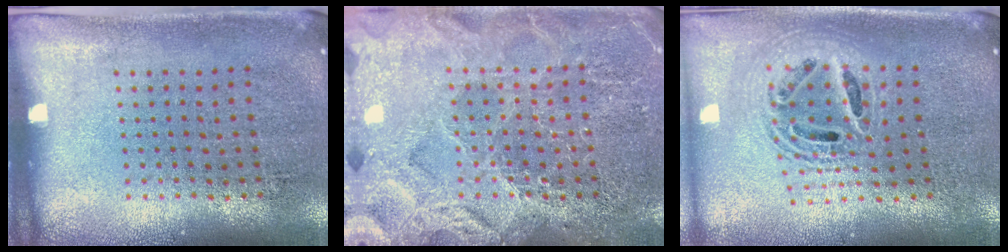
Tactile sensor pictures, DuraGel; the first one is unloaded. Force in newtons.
{"total": 5.7, "press": 5.7, "slide": 0.8}
{"total": 2.0, "press": 1.6, "slide": 1.3}